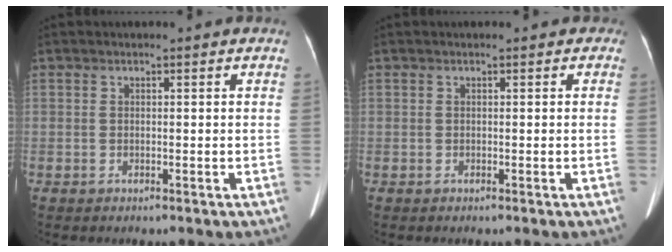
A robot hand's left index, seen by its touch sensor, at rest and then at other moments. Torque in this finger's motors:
{"motor_torque": [0.19, -0.12, 0.00, 0.01]}